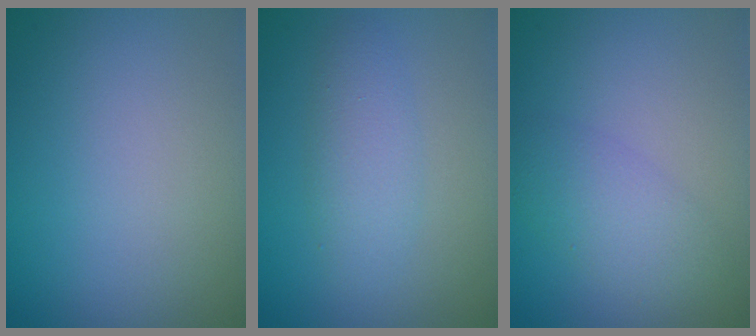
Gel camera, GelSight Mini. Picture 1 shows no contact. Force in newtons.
{"total": 2.7, "press": 2.7, "slide": 0.1}
{"total": 3.0, "press": 3.0, "slide": 0.1}